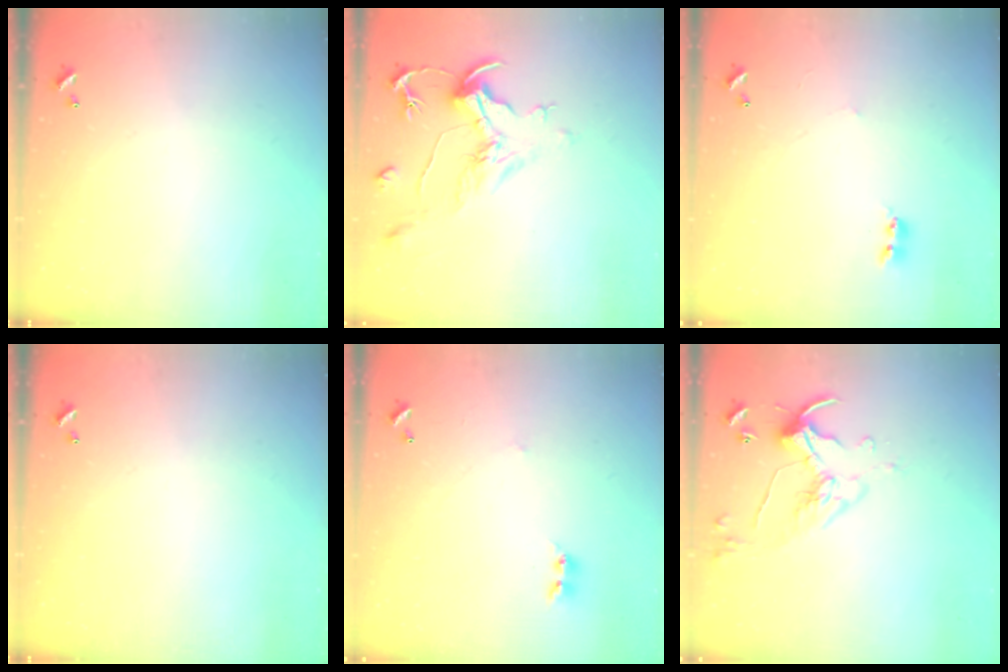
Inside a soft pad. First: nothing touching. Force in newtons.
{"total": 2.0, "press": 1.5, "slide": 1.3}
{"total": 2.2, "press": 2.1, "slide": 0.5}
{"total": 0.0}
{"total": 2.5, "press": 2.4, "slide": 0.4}
{"total": 7.0, "press": 6.9, "slide": 0.8}